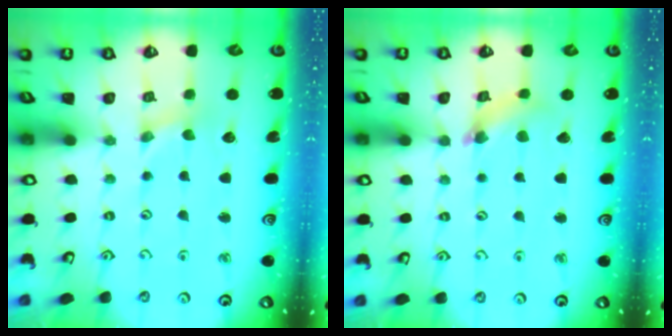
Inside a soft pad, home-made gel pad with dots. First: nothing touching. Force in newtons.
{"total": 4.8, "press": 4.8, "slide": 0.5}